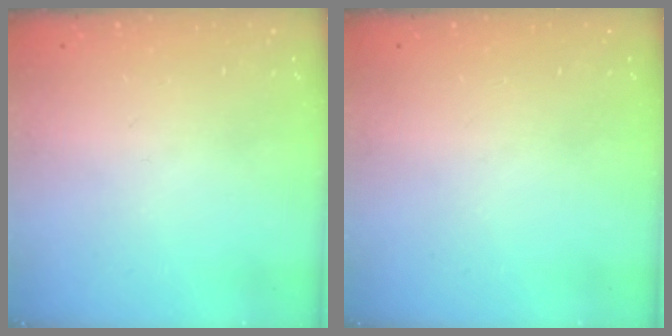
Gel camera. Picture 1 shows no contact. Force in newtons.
{"total": 0.0}